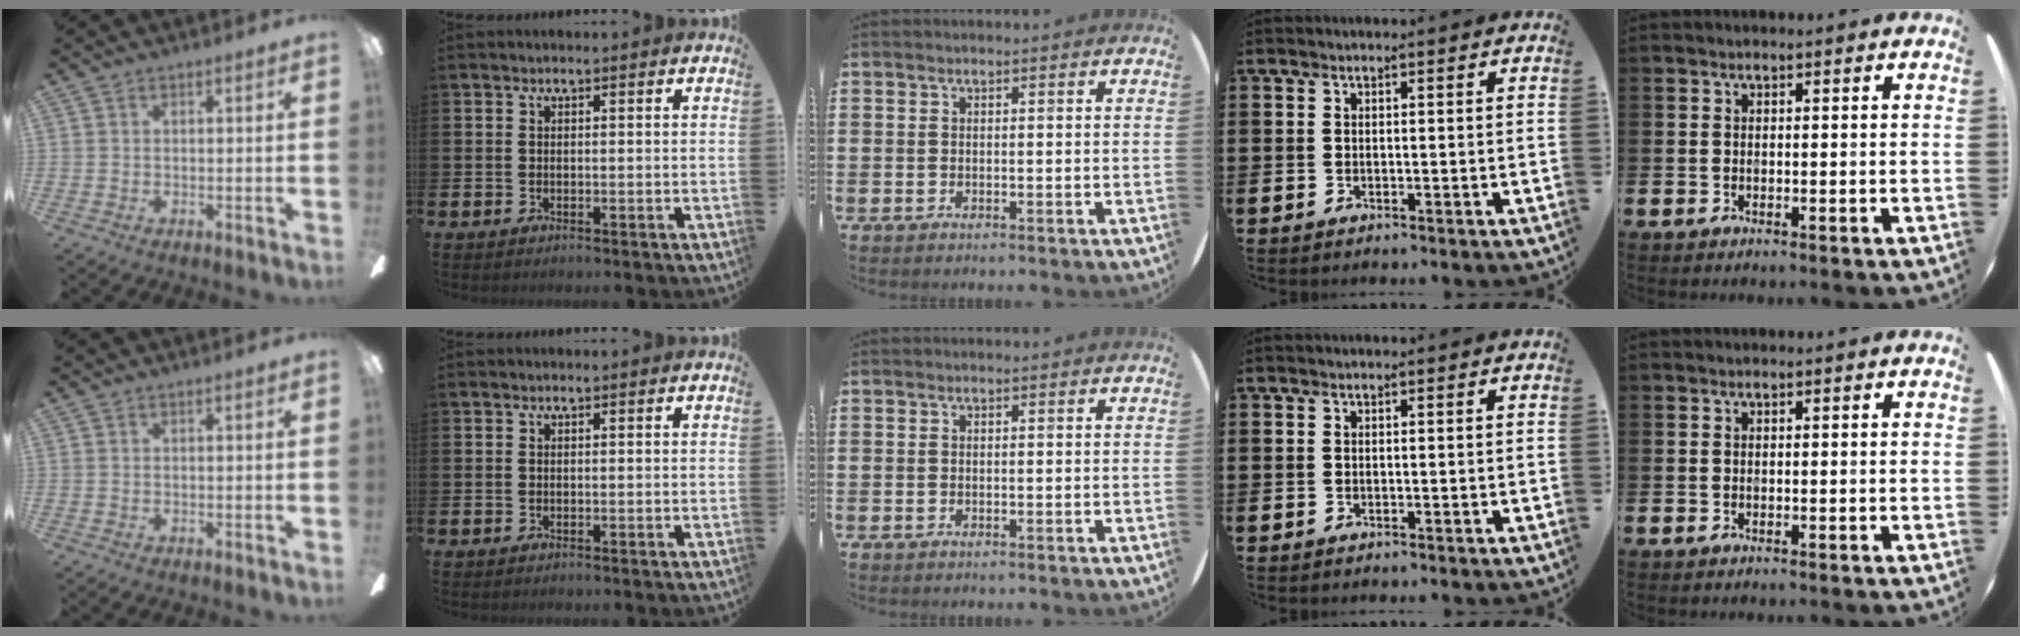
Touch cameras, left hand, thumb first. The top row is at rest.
{}